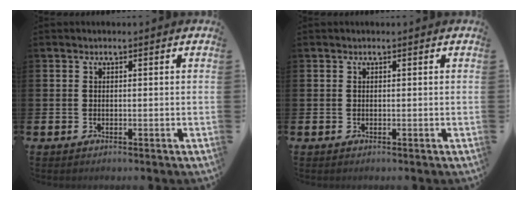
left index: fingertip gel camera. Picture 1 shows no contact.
{"total": 0.0}